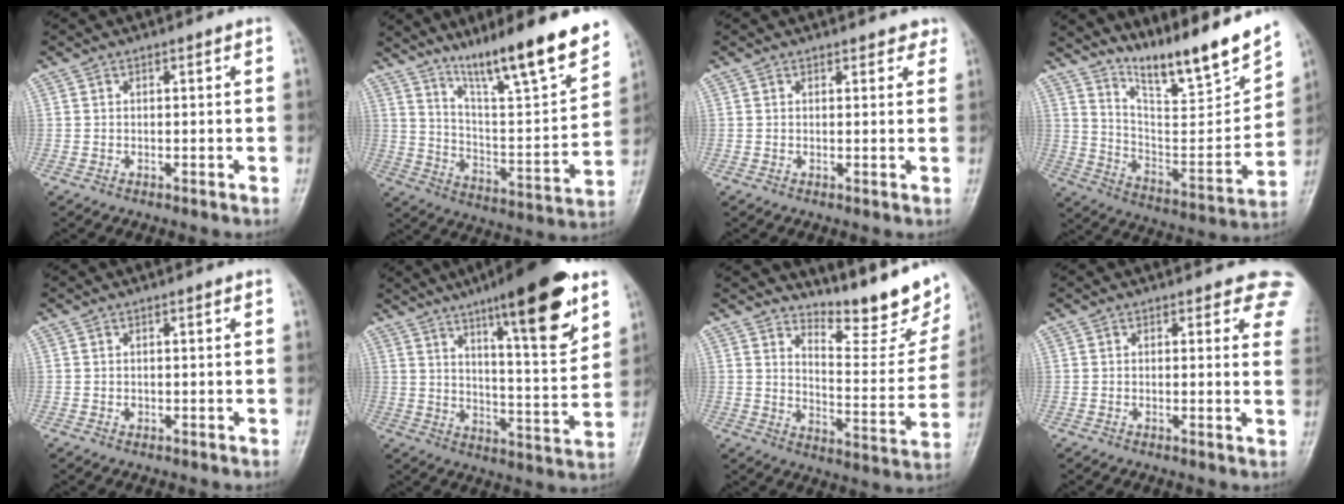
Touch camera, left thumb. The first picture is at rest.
{"total": 19.8, "force": [14.4, 2.4, 13.3], "torque": [-0.181, -0.078, 0.242]}
{"total": 2.3, "force": [1.9, 1.1, 0.6], "torque": [0.016, -0.007, 0.012]}
{"total": 18.3, "force": [15.3, 1.8, 9.8], "torque": [-0.131, -0.103, 0.262]}
{"total": 0.6, "force": [0.1, 0.5, 0.4], "torque": [-0.001, 0.000, 0.003]}
{"total": 19.4, "force": [11.5, 3.9, 15.2], "torque": [-0.198, -0.059, 0.176]}
{"total": 15.2, "force": [13.4, 3.5, 6.4], "torque": [-0.061, -0.124, 0.179]}
{"total": 6.5, "force": [5.1, 2.8, 2.8], "torque": [0.010, -0.019, 0.033]}